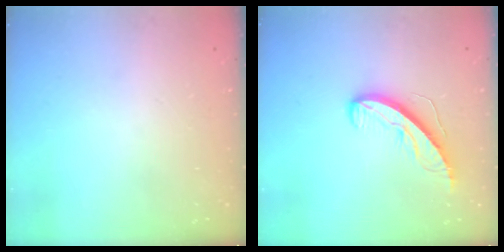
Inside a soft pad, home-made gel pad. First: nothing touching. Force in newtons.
{"total": 8.4, "press": 8.3, "slide": 0.8}